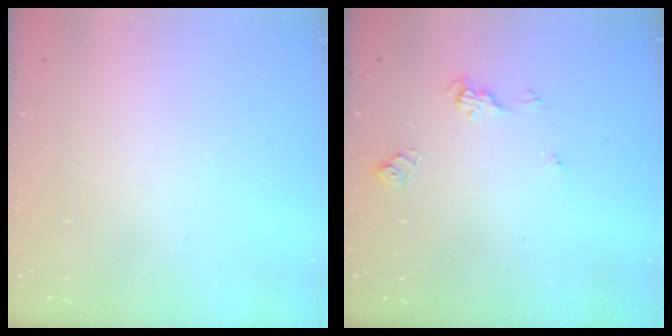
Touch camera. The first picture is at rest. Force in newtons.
{"total": 7.0, "press": 6.9, "slide": 0.7}